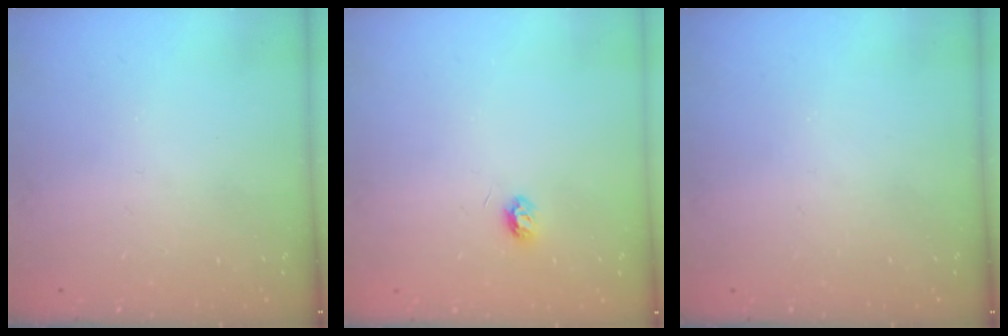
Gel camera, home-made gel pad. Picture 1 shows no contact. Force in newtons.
{"total": 4.3, "press": 4.3, "slide": 0.5}
{"total": 0.0}